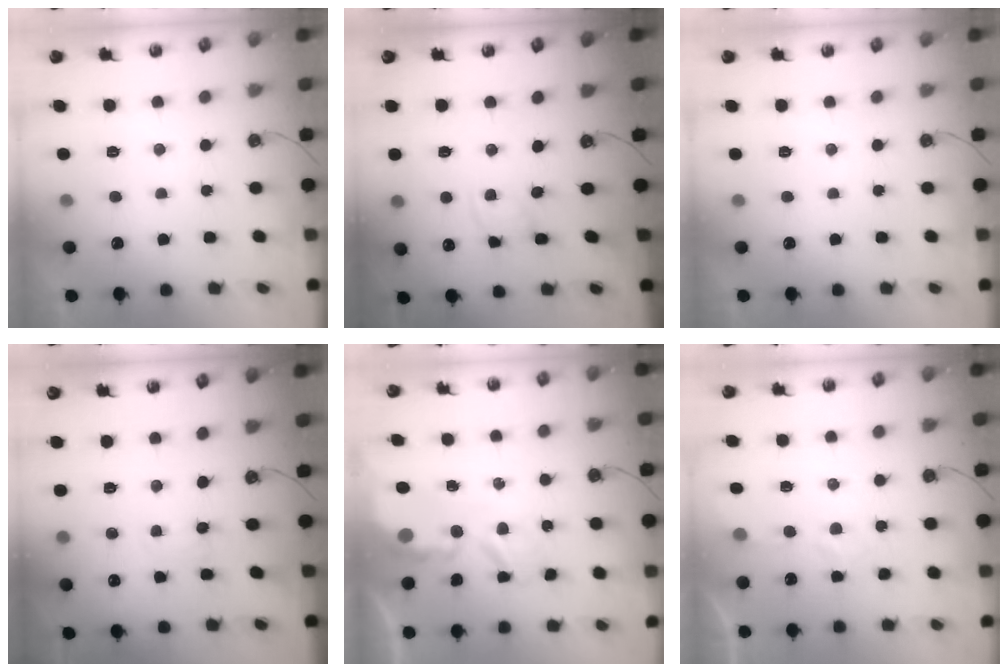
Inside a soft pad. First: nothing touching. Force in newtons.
{"total": 2.5, "press": 2.5, "slide": 0.1}
{"total": 0.0}
{"total": 2.0, "press": 2.0, "slide": 0.3}
{"total": 5.3, "press": 5.3, "slide": 0.5}
{"total": 4.6, "press": 4.6, "slide": 0.6}